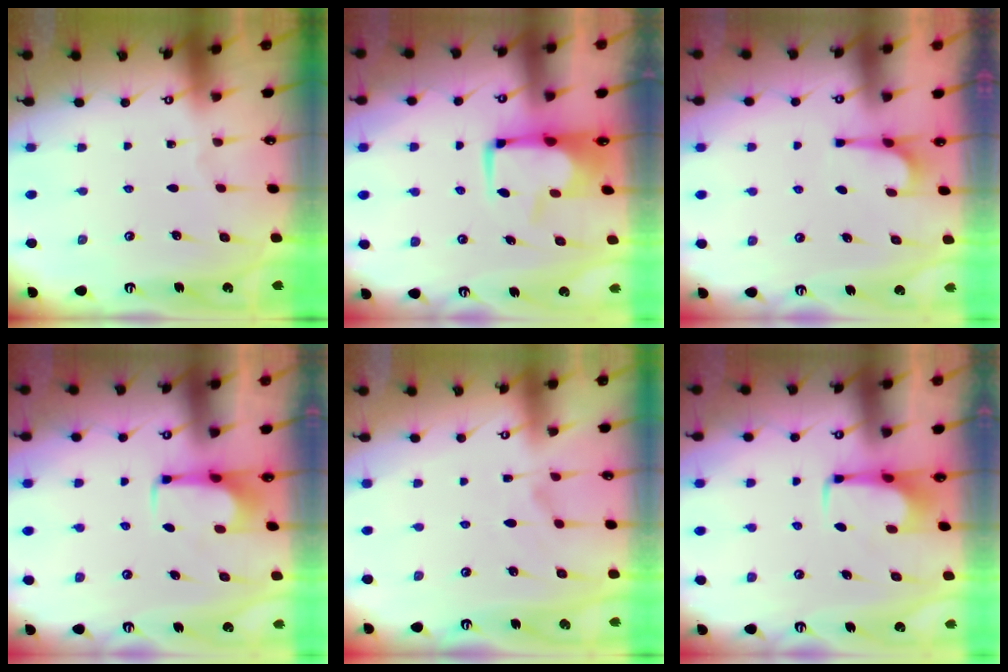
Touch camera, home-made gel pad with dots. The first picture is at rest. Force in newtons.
{"total": 0.8, "press": 0.0, "slide": 0.8}
{"total": 3.0, "press": 2.9, "slide": 0.7}
{"total": 1.8, "press": 1.8, "slide": 0.2}
{"total": 4.3, "press": 4.1, "slide": 1.3}
{"total": 1.6, "press": 1.6, "slide": 0.5}